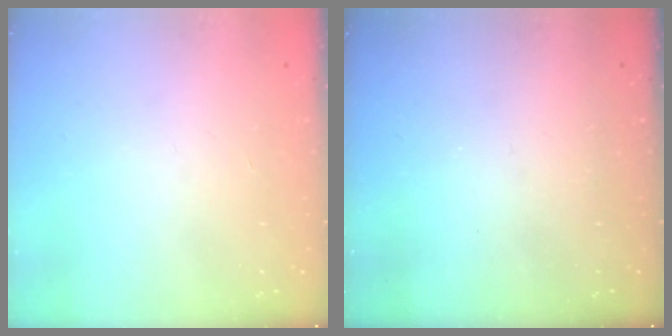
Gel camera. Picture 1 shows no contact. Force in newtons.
{"total": 0.0}